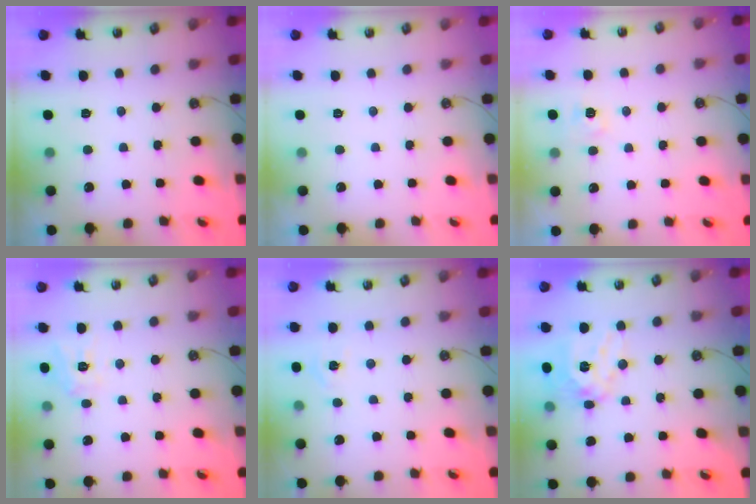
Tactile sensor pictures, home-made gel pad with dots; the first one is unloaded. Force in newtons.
{"total": 0.0}
{"total": 2.7, "press": 2.6, "slide": 0.3}
{"total": 9.8, "press": 9.7, "slide": 0.9}
{"total": 4.2, "press": 4.2, "slide": 0.5}
{"total": 13.7, "press": 13.5, "slide": 2.4}